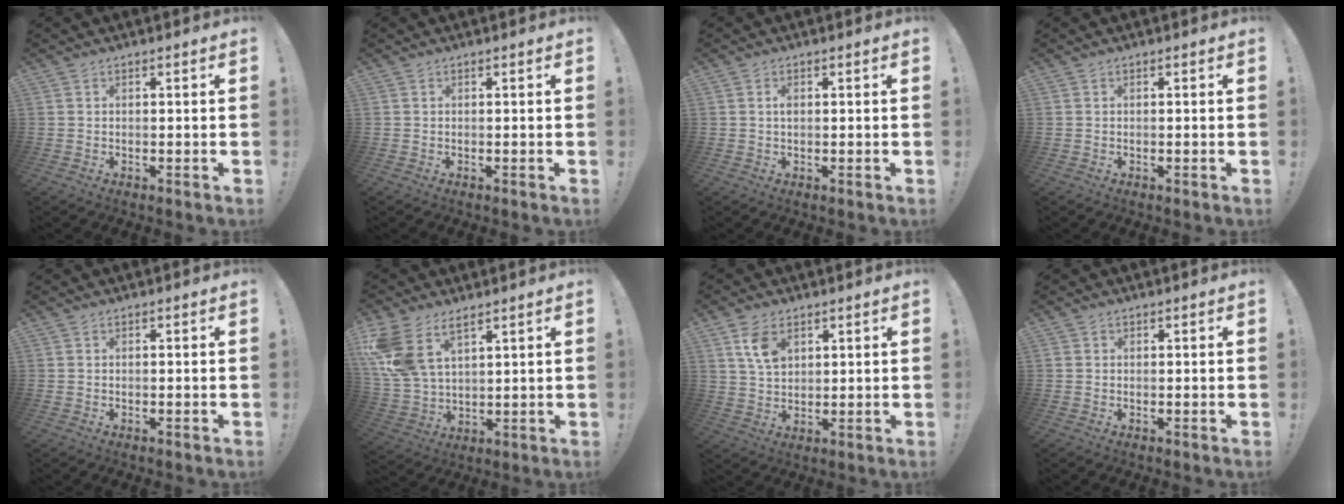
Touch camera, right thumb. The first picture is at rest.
{"total": 0.0}
{"total": 1.3, "force": [0.0, 0.7, 1.0], "torque": [-0.016, 0.001, -0.002]}
{"total": 0.0}
{"total": 0.0}
{"total": 11.8, "force": [7.0, 6.5, 7.0], "torque": [-0.153, -0.030, 0.139]}
{"total": 7.5, "force": [3.6, 4.7, 4.7], "torque": [-0.076, -0.009, 0.068]}
{"total": 0.6, "force": [0.1, 0.6, -0.1], "torque": [-0.006, 0.005, 0.004]}